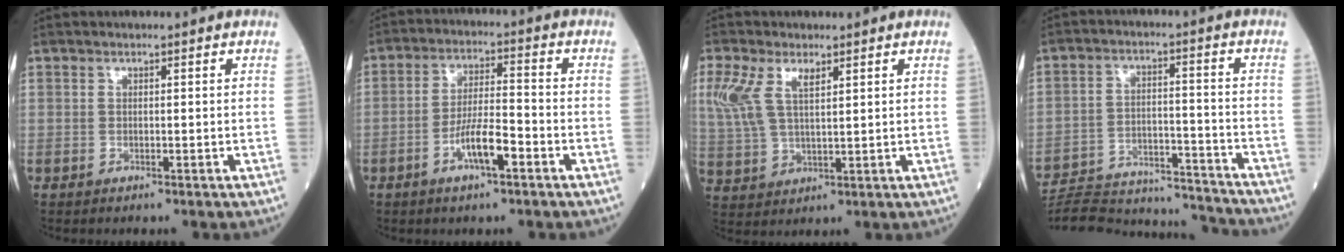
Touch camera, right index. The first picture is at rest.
{"total": 6.6, "force": [-3.2, 1.2, 5.7], "torque": [-0.114, 0.005, -0.056]}
{"total": 7.7, "force": [3.5, 3.2, 6.1], "torque": [-0.154, 0.021, 0.078]}
{"total": 19.9, "force": [-19.4, 2.1, 4.0], "torque": [-0.091, 0.006, -0.278]}